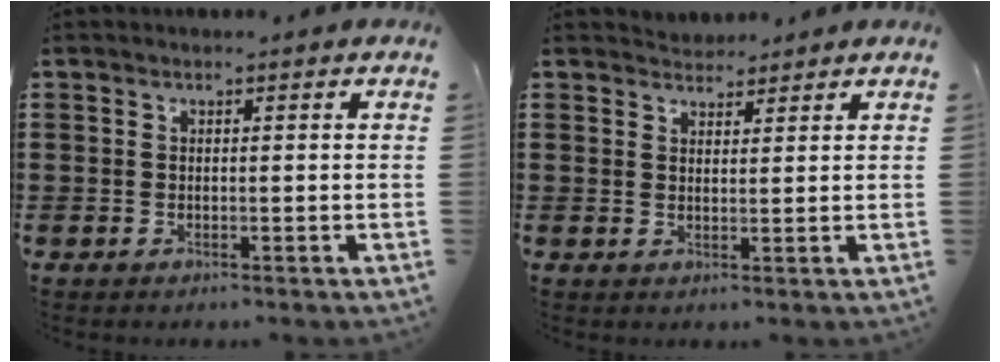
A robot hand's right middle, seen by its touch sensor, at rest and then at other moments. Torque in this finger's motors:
{"motor_torque": [-0.10, -0.02, -0.02, -0.02]}